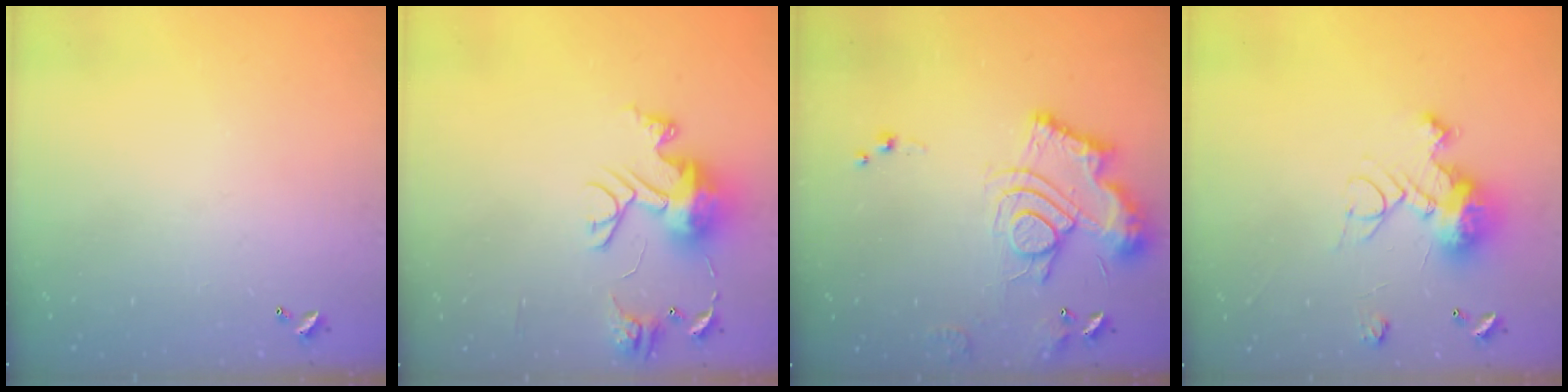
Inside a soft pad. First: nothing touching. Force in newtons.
{"total": 12.0, "press": 11.9, "slide": 1.2}
{"total": 13.8, "press": 13.8, "slide": 1.3}
{"total": 18.1, "press": 18.1, "slide": 0.6}